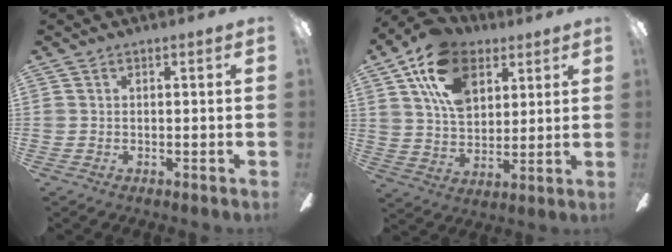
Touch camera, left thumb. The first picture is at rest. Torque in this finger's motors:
{"motor_torque": [0.74, 0.80, 1.37, -1.39, 0.27]}